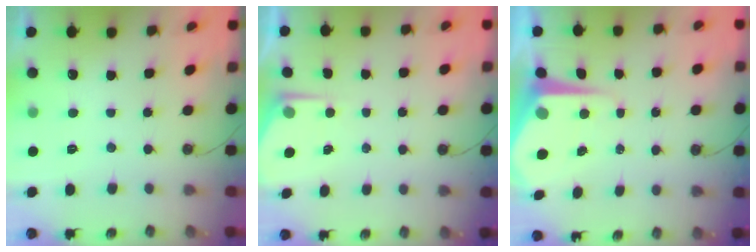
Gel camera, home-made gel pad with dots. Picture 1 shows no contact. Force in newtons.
{"total": 2.5, "press": 2.5, "slide": 0.4}
{"total": 8.8, "press": 8.7, "slide": 1.1}